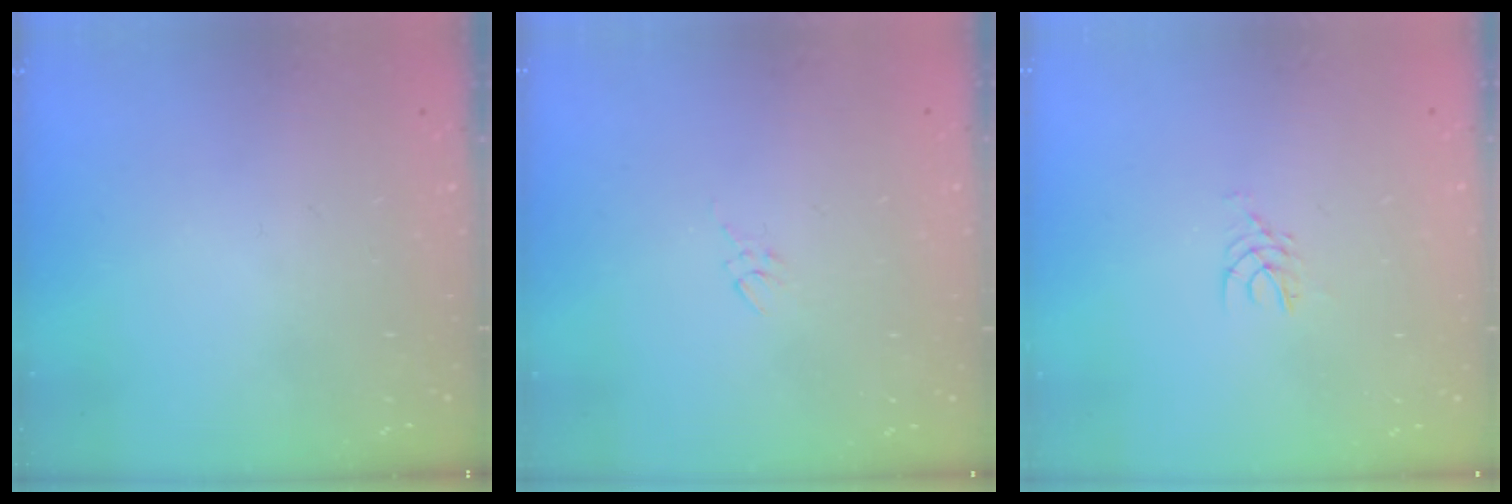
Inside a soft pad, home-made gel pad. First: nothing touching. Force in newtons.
{"total": 2.7, "press": 2.7, "slide": 0.5}
{"total": 2.5, "press": 2.5, "slide": 0.2}